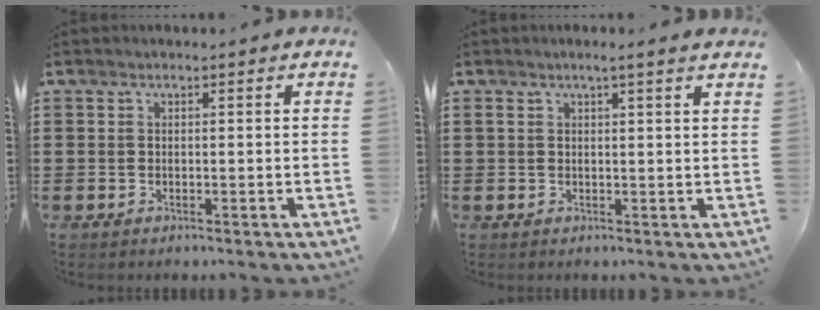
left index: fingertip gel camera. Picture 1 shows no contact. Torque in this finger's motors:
{"motor_torque": [0.09, -0.10, 0.14, 0.03]}